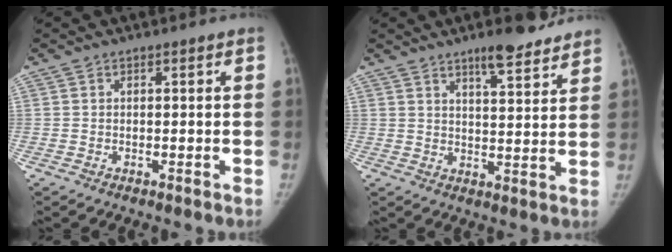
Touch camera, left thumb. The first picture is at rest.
{"total": 8.8, "force": [6.6, 2.0, 5.3], "torque": [-0.055, -0.041, 0.098]}